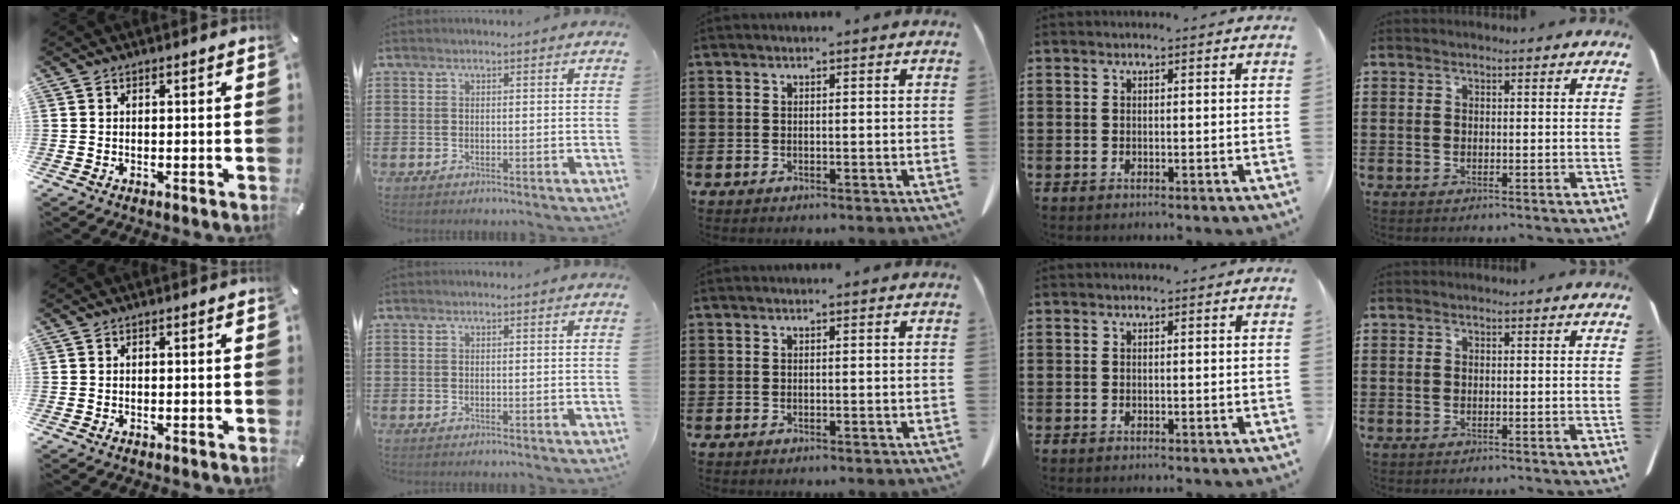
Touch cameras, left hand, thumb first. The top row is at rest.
{}